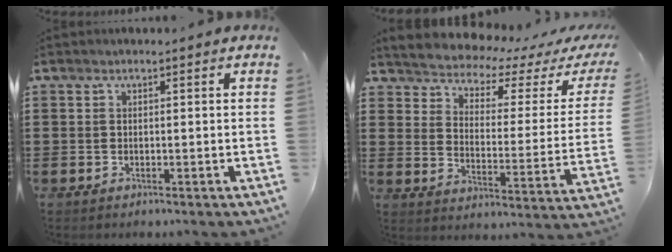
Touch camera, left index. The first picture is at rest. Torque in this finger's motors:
{"motor_torque": [2.14, 0.00, 0.80, 0.05]}